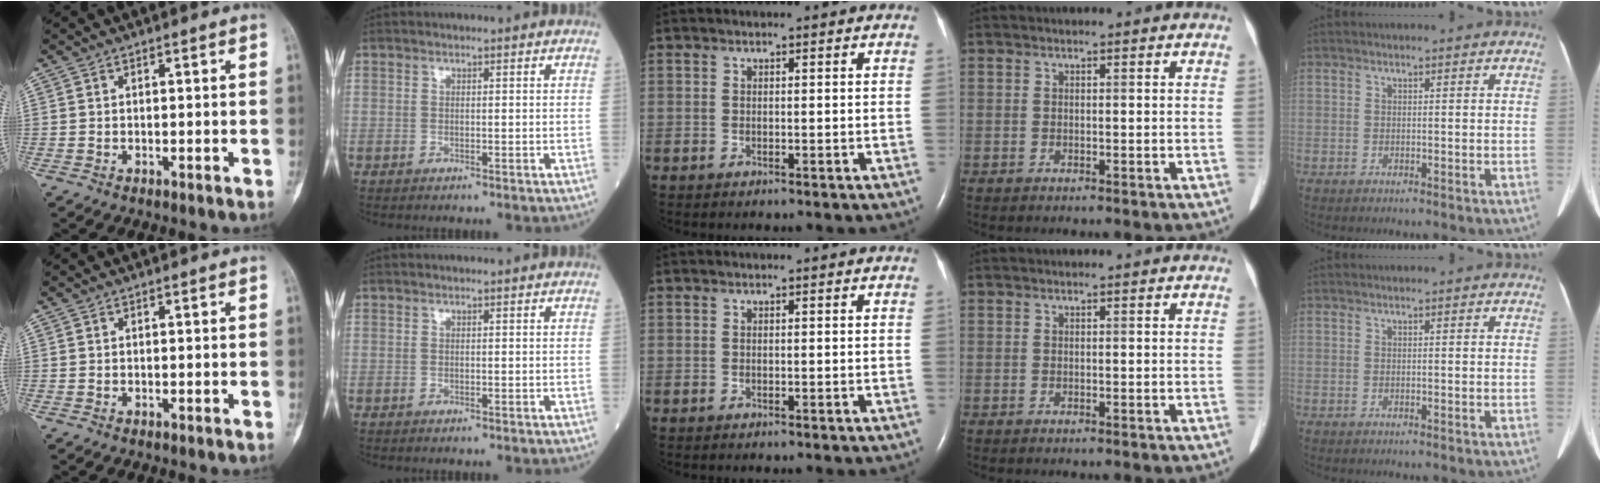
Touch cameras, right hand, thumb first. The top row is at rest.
{}